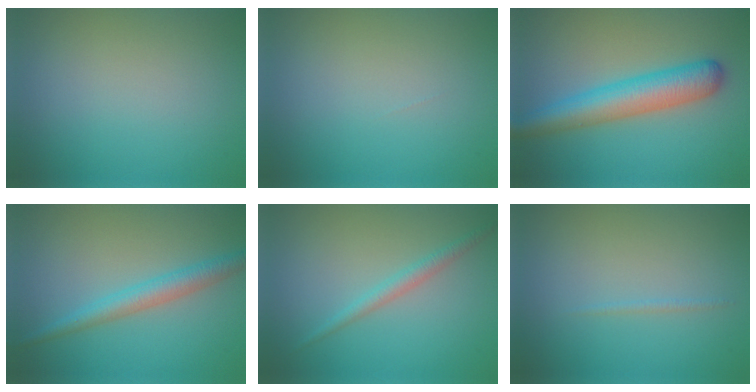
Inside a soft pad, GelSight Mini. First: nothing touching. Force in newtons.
{"total": 0.0}
{"total": 6.1, "press": 6.1, "slide": 0.2}
{"total": 3.0, "press": 3.0, "slide": 0.0}
{"total": 1.7, "press": 1.7, "slide": 0.1}
{"total": 0.5, "press": 0.5, "slide": 0.1}